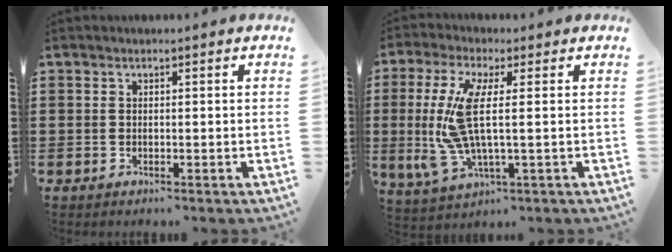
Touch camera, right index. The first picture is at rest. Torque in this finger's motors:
{"motor_torque": [2.14, 0.00, 1.06, 0.21]}